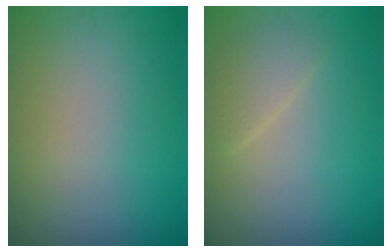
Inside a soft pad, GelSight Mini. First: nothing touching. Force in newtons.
{"total": 2.0, "press": 2.0, "slide": 0.2}